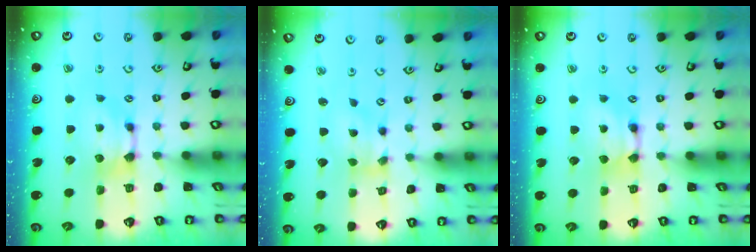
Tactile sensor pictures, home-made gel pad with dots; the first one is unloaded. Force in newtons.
{"total": 1.6, "press": 1.0, "slide": 1.3}
{"total": 1.5, "press": 1.5, "slide": 0.1}